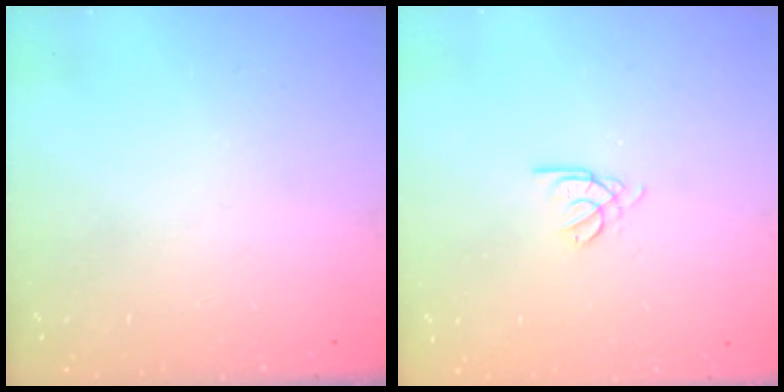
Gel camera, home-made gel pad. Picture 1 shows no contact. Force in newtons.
{"total": 2.2, "press": 2.1, "slide": 0.6}